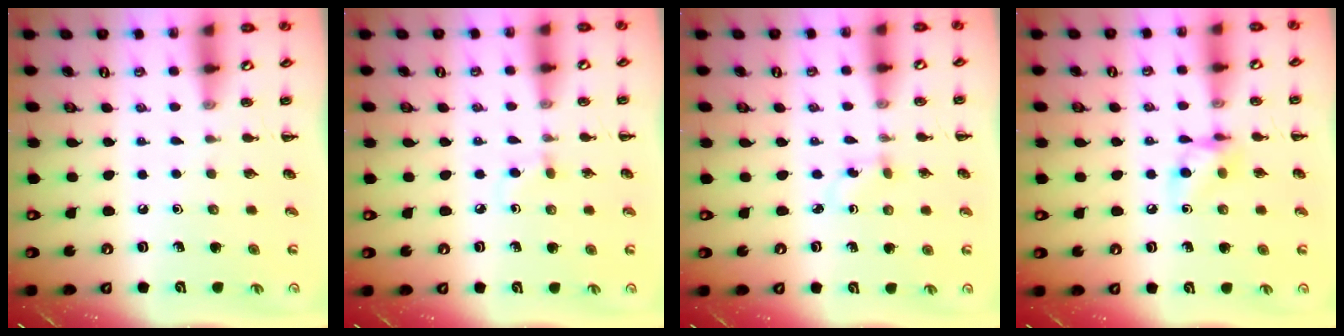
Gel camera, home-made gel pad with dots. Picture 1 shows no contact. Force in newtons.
{"total": 3.9, "press": 3.6, "slide": 1.5}
{"total": 1.9, "press": 1.6, "slide": 0.9}
{"total": 7.4, "press": 7.4, "slide": 0.2}